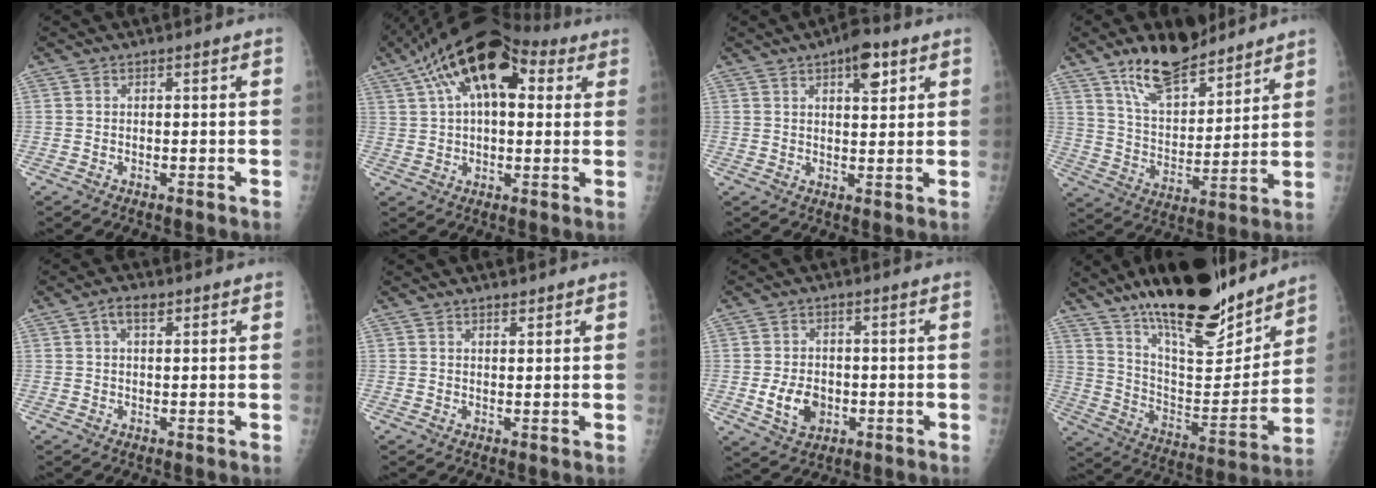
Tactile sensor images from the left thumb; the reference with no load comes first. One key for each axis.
{"total": 18.5, "fx": 7.6, "fy": 9.4, "fz": 14.0, "tx": -0.222, "ty": 0.029, "tz": 0.119}
{"total": 6.6, "fx": 3.5, "fy": 2.8, "fz": 4.9, "tx": -0.052, "ty": -0.014, "tz": 0.045}
{"total": 14.9, "fx": 11.3, "fy": 5.9, "fz": 7.7, "tx": -0.095, "ty": -0.070, "tz": 0.203}
{"total": 2.9, "fx": 1.5, "fy": 1.4, "fz": 2.1, "tx": -0.031, "ty": -0.001, "tz": 0.024}
{"total": 1.9, "fx": 1.6, "fy": 0.6, "fz": 0.8, "tx": -0.004, "ty": -0.010, "tz": 0.024}
{"total": 6.2, "fx": -1.0, "fy": 4.7, "fz": 3.9, "tx": -0.051, "ty": -0.002, "tz": -0.009}
{"total": 26.5, "fx": 19.9, "fy": 8.0, "fz": 15.5, "tx": -0.209, "ty": -0.090, "tz": 0.324}